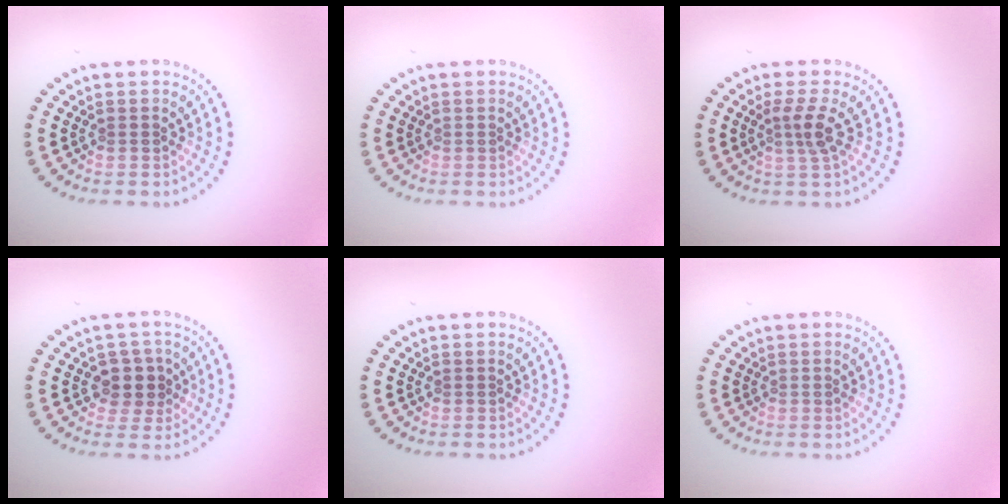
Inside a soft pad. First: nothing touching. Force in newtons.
{"total": 0.0}
{"total": 2.4, "press": 1.8, "slide": 1.6}
{"total": 2.7, "press": 2.4, "slide": 1.2}
{"total": 0.0}
{"total": 0.0}